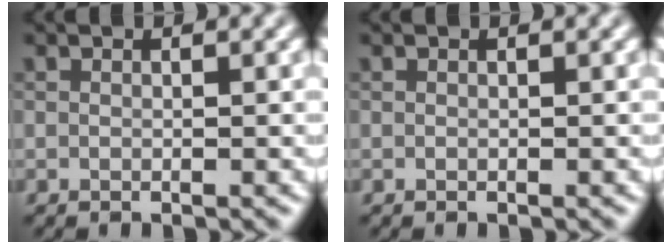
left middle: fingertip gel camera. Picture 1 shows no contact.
{"total": 0.0}